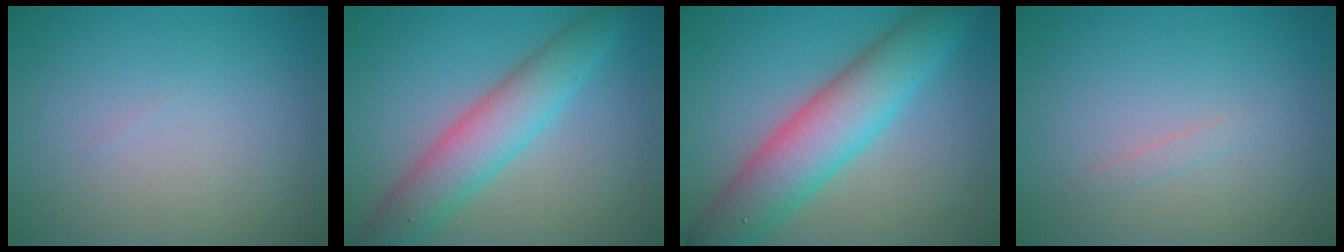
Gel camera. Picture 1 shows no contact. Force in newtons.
{"total": 5.5, "press": 5.5, "slide": 0.4}
{"total": 7.5, "press": 7.5, "slide": 0.1}
{"total": 0.6, "press": 0.6, "slide": 0.0}